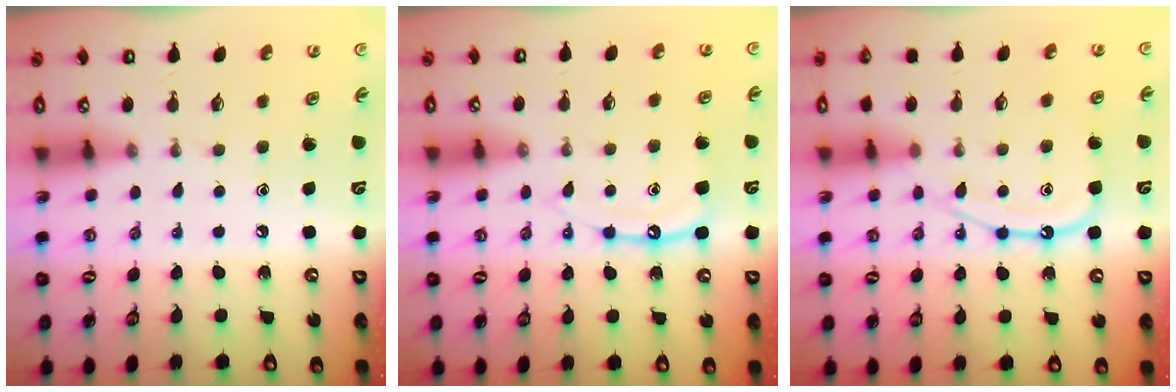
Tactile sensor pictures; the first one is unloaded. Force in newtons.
{"total": 10.3, "press": 10.3, "slide": 0.9}
{"total": 13.1, "press": 13.0, "slide": 1.3}